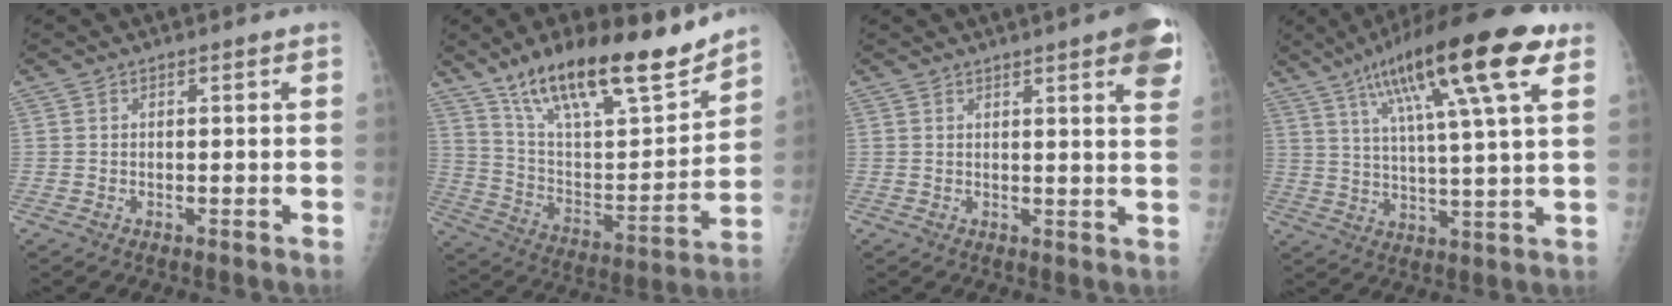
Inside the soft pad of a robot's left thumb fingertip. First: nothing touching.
{"total": 24.2, "force": [17.8, 6.6, 14.9], "torque": [-0.212, -0.074, 0.306]}
{"total": 8.8, "force": [4.6, 1.2, 7.4], "torque": [-0.075, -0.010, 0.048]}
{"total": 20.8, "force": [10.4, 3.8, 17.6], "torque": [-0.284, -0.006, 0.165]}